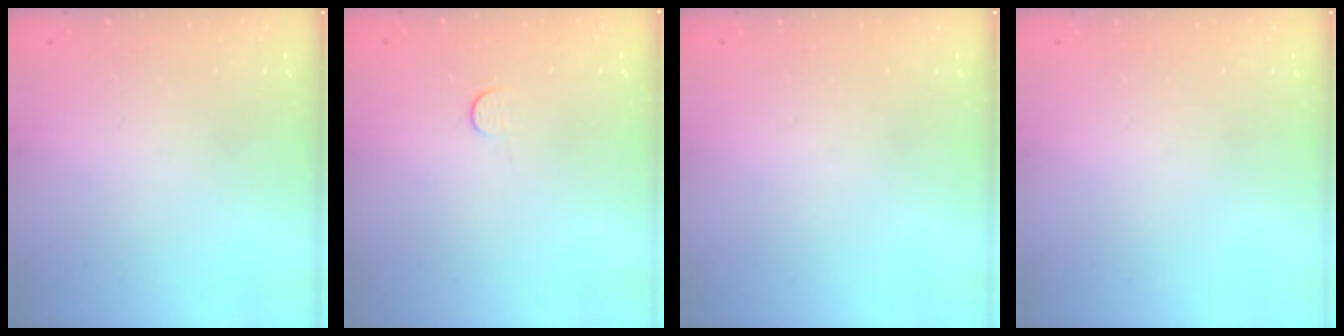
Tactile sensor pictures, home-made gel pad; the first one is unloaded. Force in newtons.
{"total": 2.8, "press": 2.8, "slide": 0.4}
{"total": 0.0}
{"total": 0.0}